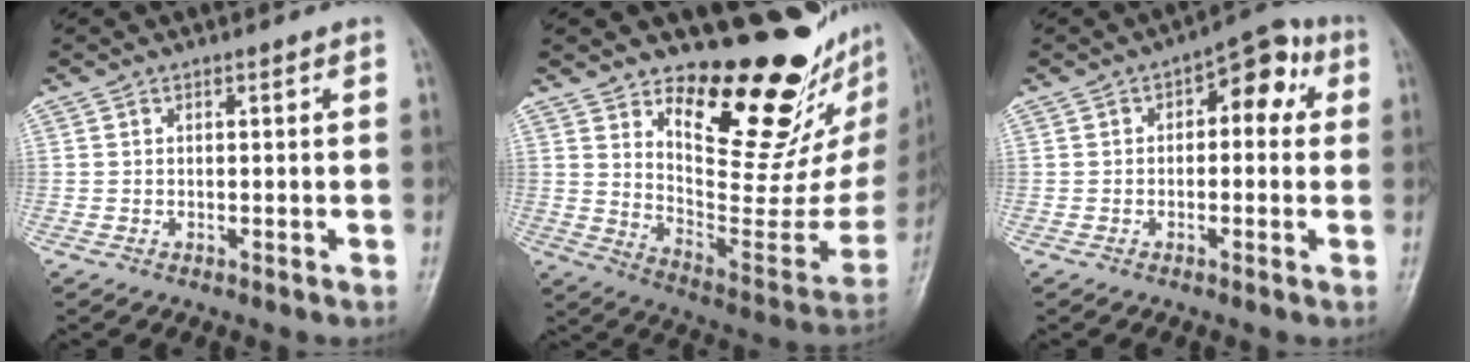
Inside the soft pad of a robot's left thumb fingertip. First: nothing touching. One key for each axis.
{"total": 26.1, "fx": 16.6, "fy": 9.9, "fz": 17.5, "tx": -0.194, "ty": -0.120, "tz": 0.262}
{"total": 8.1, "fx": 1.6, "fy": 4.7, "fz": 6.4, "tx": -0.042, "ty": 0.030, "tz": 0.009}